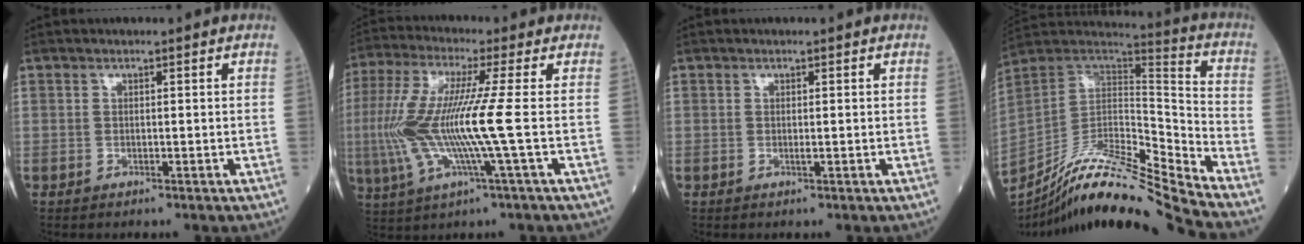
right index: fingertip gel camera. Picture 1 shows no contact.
{"total": 13.3, "force": [-1.1, -0.4, 13.2], "torque": [-0.289, -0.005, -0.031]}
{"total": 0.0}
{"total": 20.4, "force": [-18.5, -1.4, 8.5], "torque": [-0.164, 0.005, -0.326]}